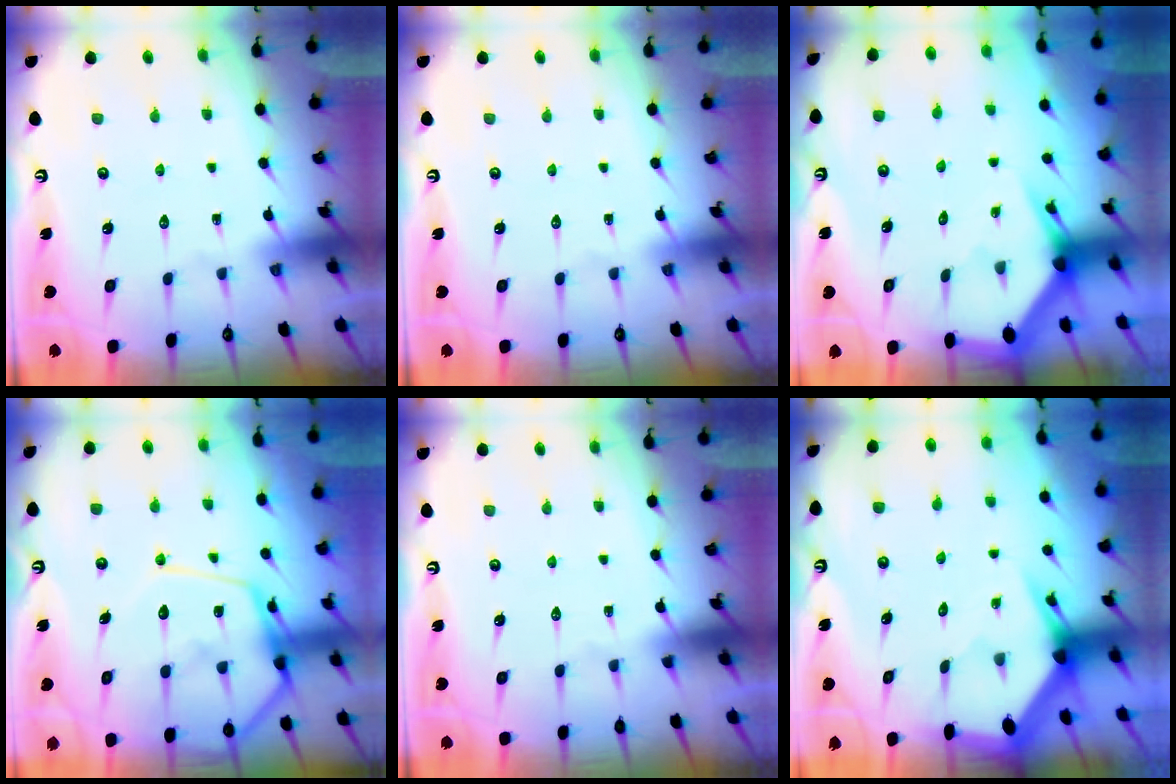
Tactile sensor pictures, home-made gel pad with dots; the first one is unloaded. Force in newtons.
{"total": 0.0}
{"total": 2.9, "press": 2.9, "slide": 0.2}
{"total": 16.6, "press": 16.5, "slide": 1.5}
{"total": 0.0}
{"total": 3.6, "press": 3.6, "slide": 0.2}